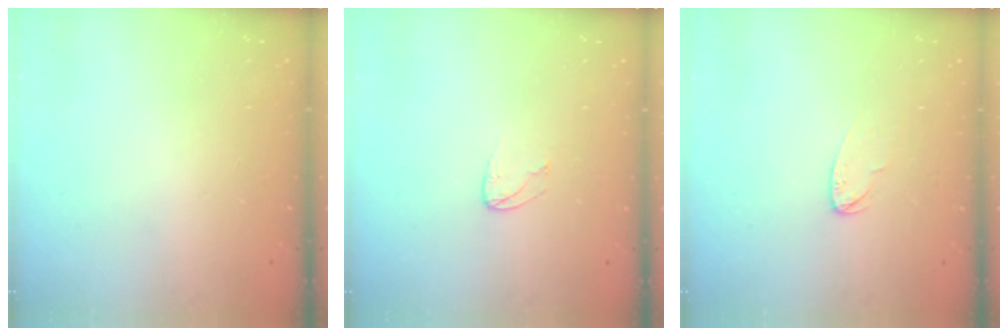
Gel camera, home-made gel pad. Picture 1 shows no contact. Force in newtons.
{"total": 3.5, "press": 3.5, "slide": 0.4}
{"total": 3.9, "press": 3.9, "slide": 0.3}